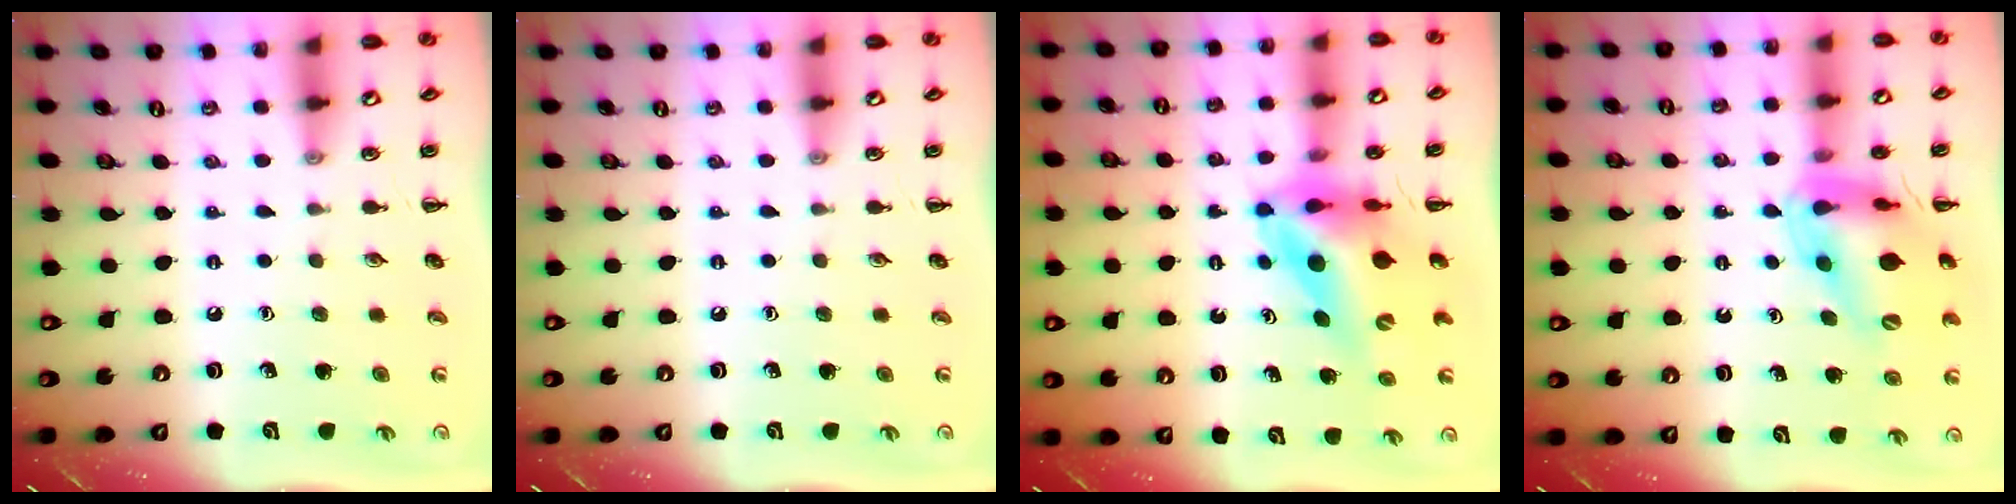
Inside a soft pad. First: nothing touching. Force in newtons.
{"total": 0.0}
{"total": 11.4, "press": 10.9, "slide": 3.3}
{"total": 14.3, "press": 13.8, "slide": 3.6}